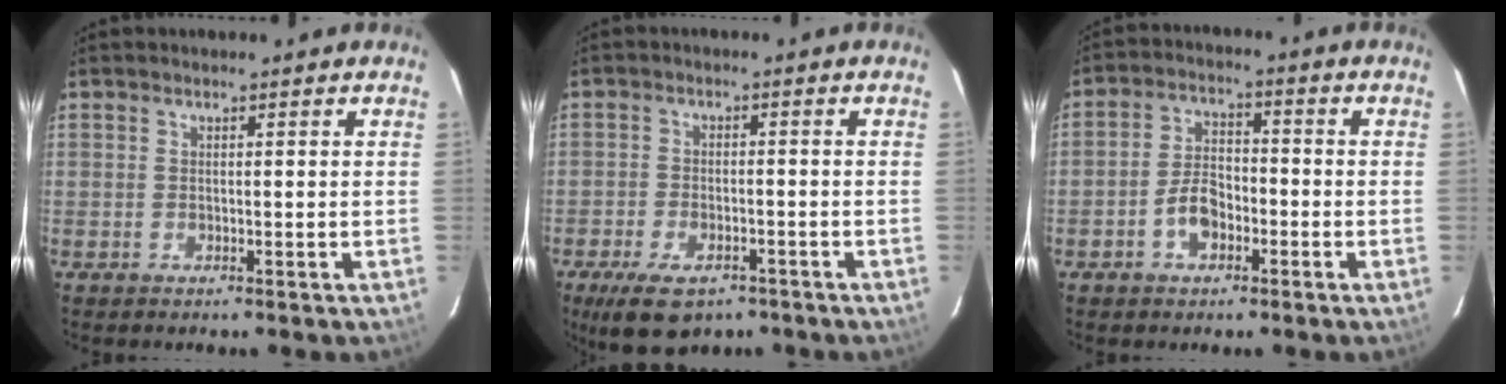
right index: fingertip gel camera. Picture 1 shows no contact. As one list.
[{"total": 8.1, "force": [-5.3, 4.0, 4.5], "torque": [-0.102, -0.018, -0.082]}, {"total": 6.1, "force": [-2.8, 3.8, 3.9], "torque": [-0.077, 0.017, -0.045]}]